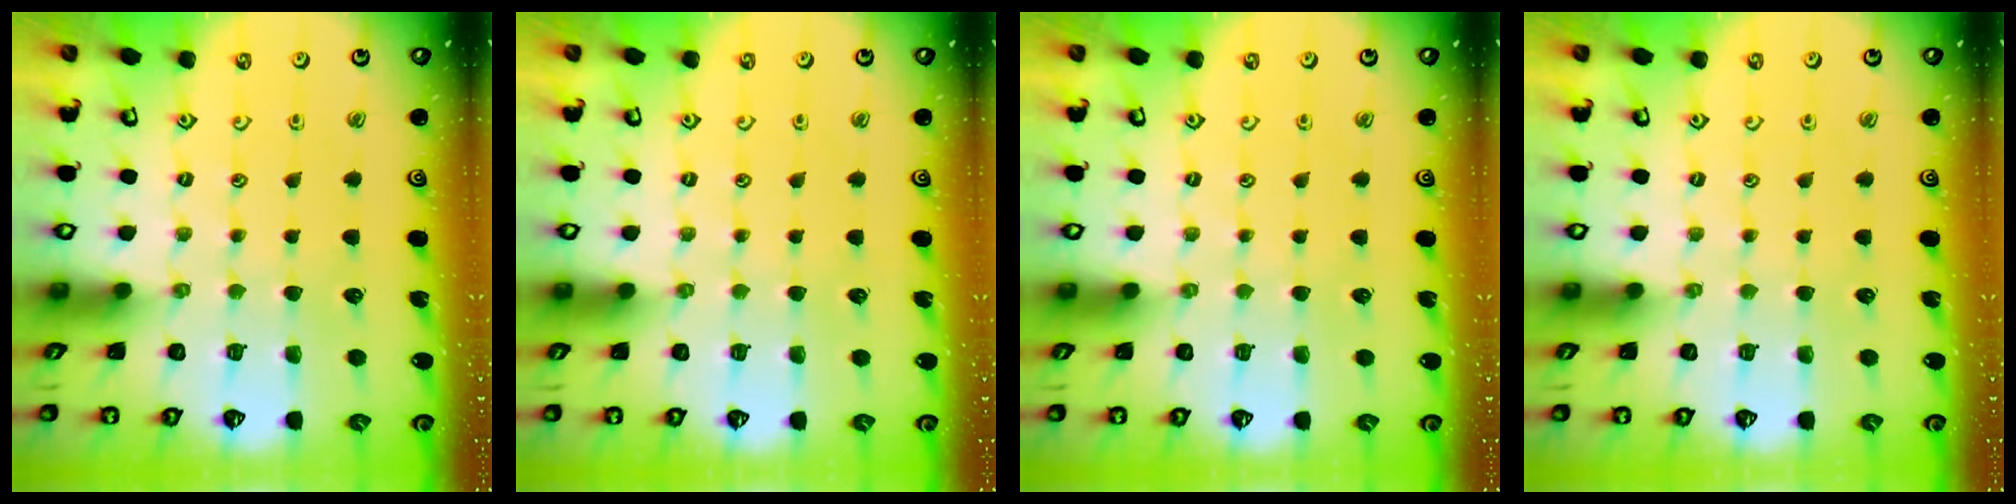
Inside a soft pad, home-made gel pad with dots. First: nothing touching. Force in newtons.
{"total": 0.0}
{"total": 0.0}
{"total": 0.0}